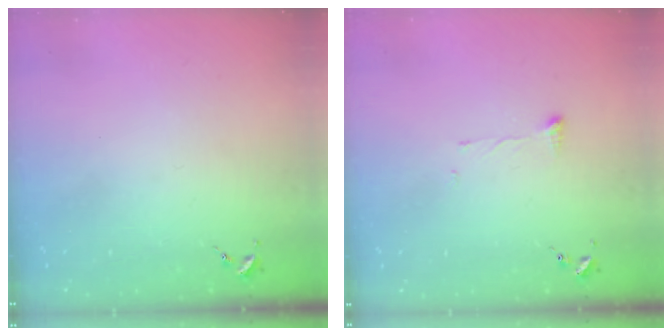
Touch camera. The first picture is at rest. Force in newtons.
{"total": 3.6, "press": 3.6, "slide": 0.6}